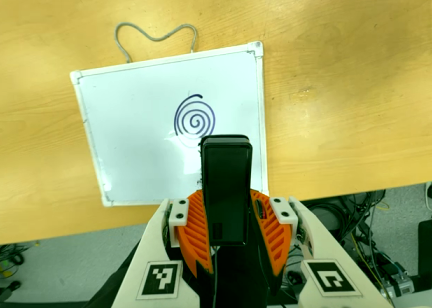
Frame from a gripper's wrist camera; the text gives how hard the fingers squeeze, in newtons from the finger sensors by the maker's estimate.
{"total": 4.9, "left": 3.4, "right": 6.3}